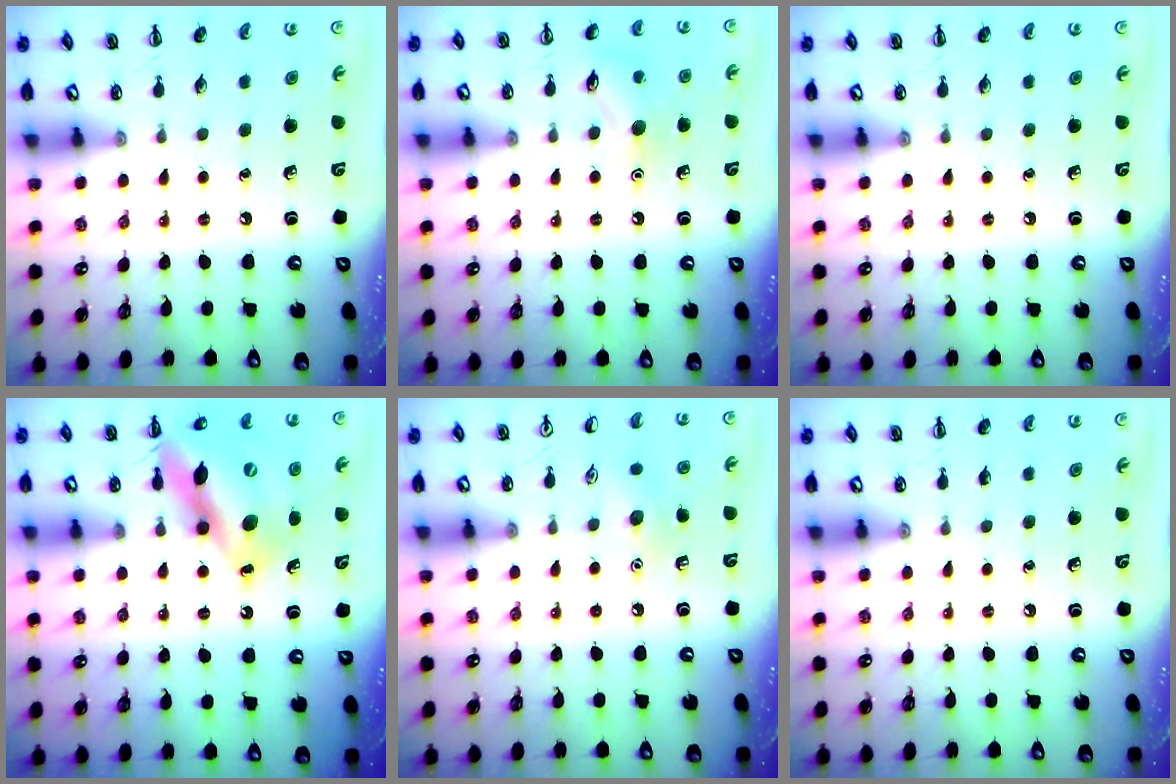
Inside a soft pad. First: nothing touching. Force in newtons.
{"total": 9.5, "press": 9.5, "slide": 0.9}
{"total": 0.0}
{"total": 16.2, "press": 15.8, "slide": 3.6}
{"total": 8.1, "press": 7.8, "slide": 2.0}
{"total": 0.0}